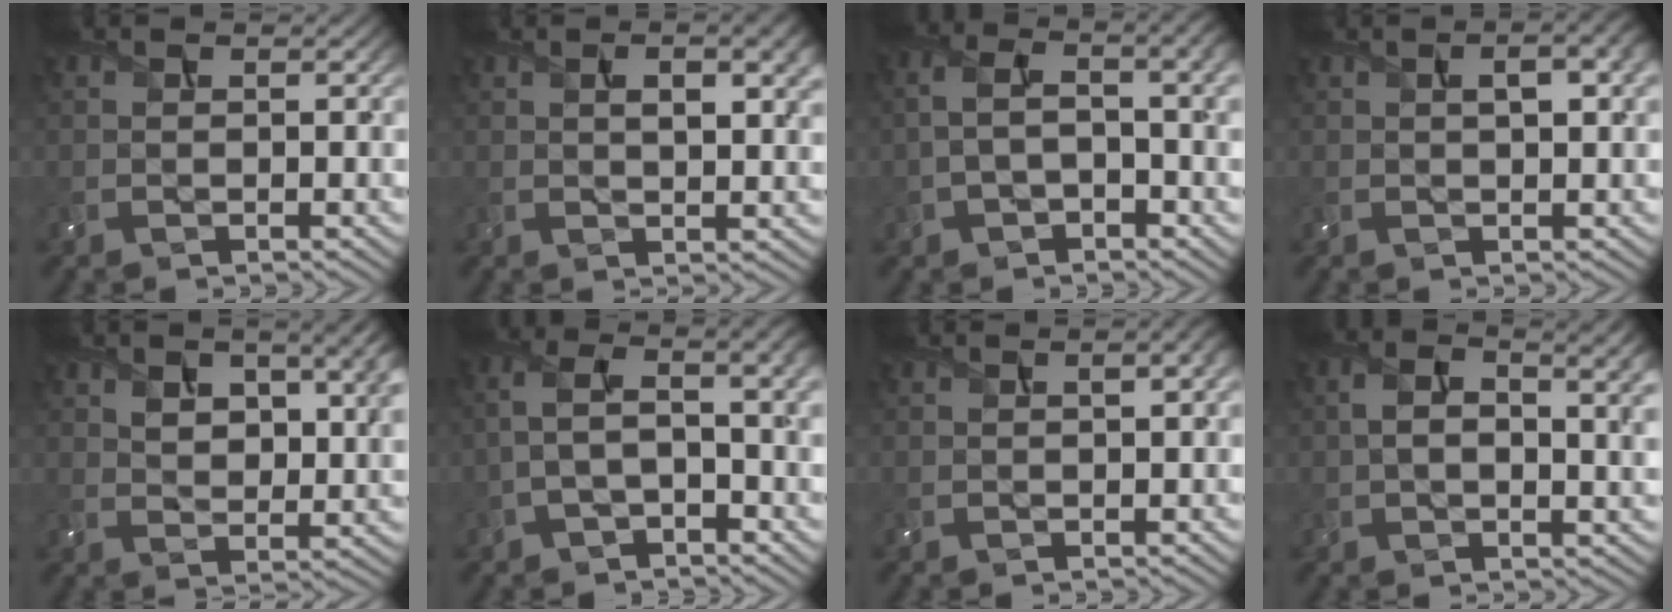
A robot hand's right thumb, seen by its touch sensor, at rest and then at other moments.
{"total": 5.6, "force": [2.0, 2.2, 4.7], "torque": [-0.076, 0.003, 0.031]}
{"total": 6.6, "force": [-0.7, 3.6, 5.5], "torque": [-0.110, -0.002, -0.009]}
{"total": 3.8, "force": [1.1, 1.2, 3.4], "torque": [-0.063, 0.006, 0.017]}
{"total": 9.3, "force": [4.0, 4.7, 7.0], "torque": [-0.124, -0.004, 0.076]}
{"total": 7.1, "force": [-1.1, 3.0, 6.3], "torque": [-0.137, 0.002, -0.024]}
{"total": 1.6, "force": [0.4, 0.3, 1.5], "torque": [-0.024, 0.006, 0.004]}
{"total": 7.2, "force": [1.3, 3.9, 5.9], "torque": [-0.107, -0.001, 0.020]}